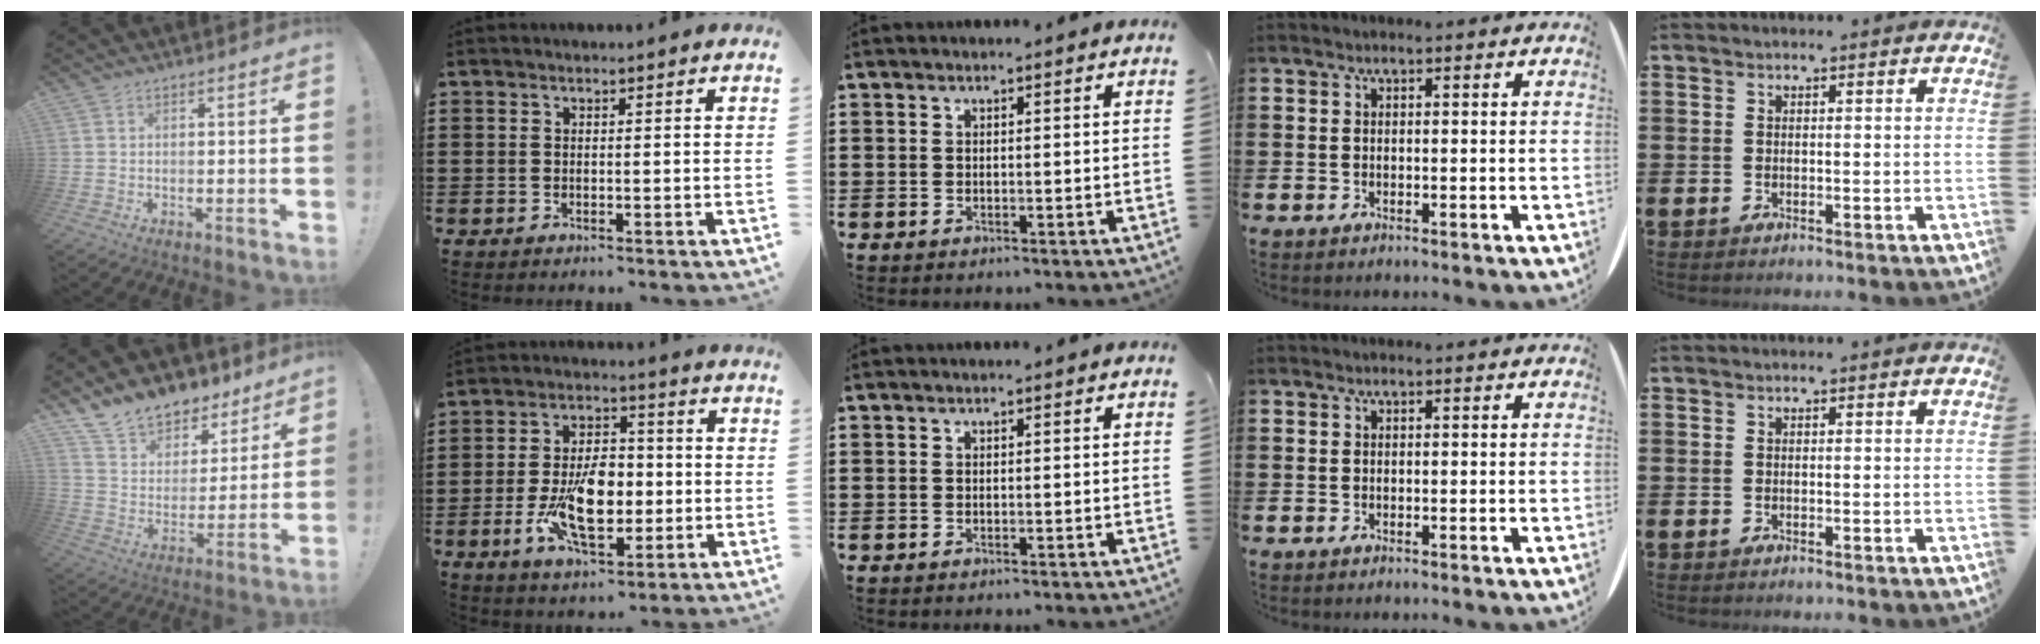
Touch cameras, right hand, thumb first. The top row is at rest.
{"thumb": {"total": 12.2, "force": [10.3, 6.0, 2.5], "torque": [-0.054, -0.084, 0.194]}, "index": {"total": 11.9, "force": [-2.3, 6.3, 9.8], "torque": [-0.203, -0.004, -0.042]}}